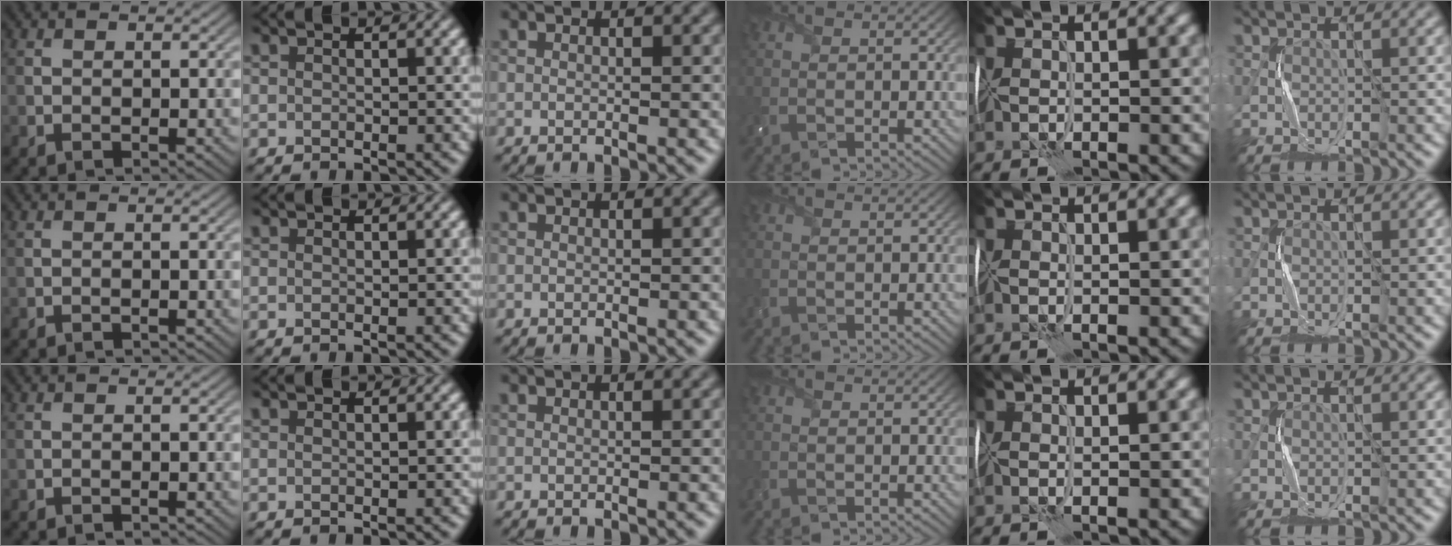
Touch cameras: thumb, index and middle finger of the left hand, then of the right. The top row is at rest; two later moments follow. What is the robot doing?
{"motion": "wrap", "object": "cellophane"}